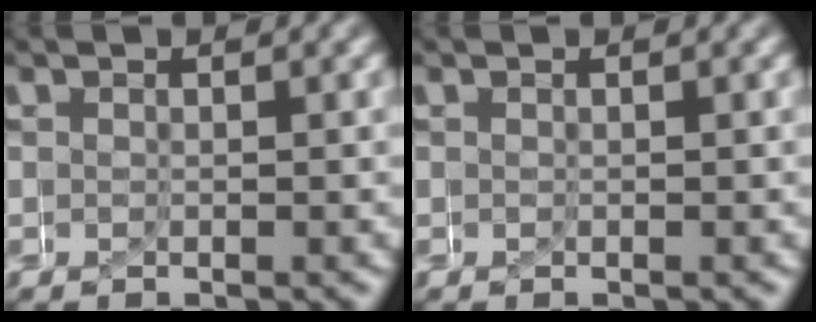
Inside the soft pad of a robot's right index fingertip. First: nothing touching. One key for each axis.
{"total": 0.0}